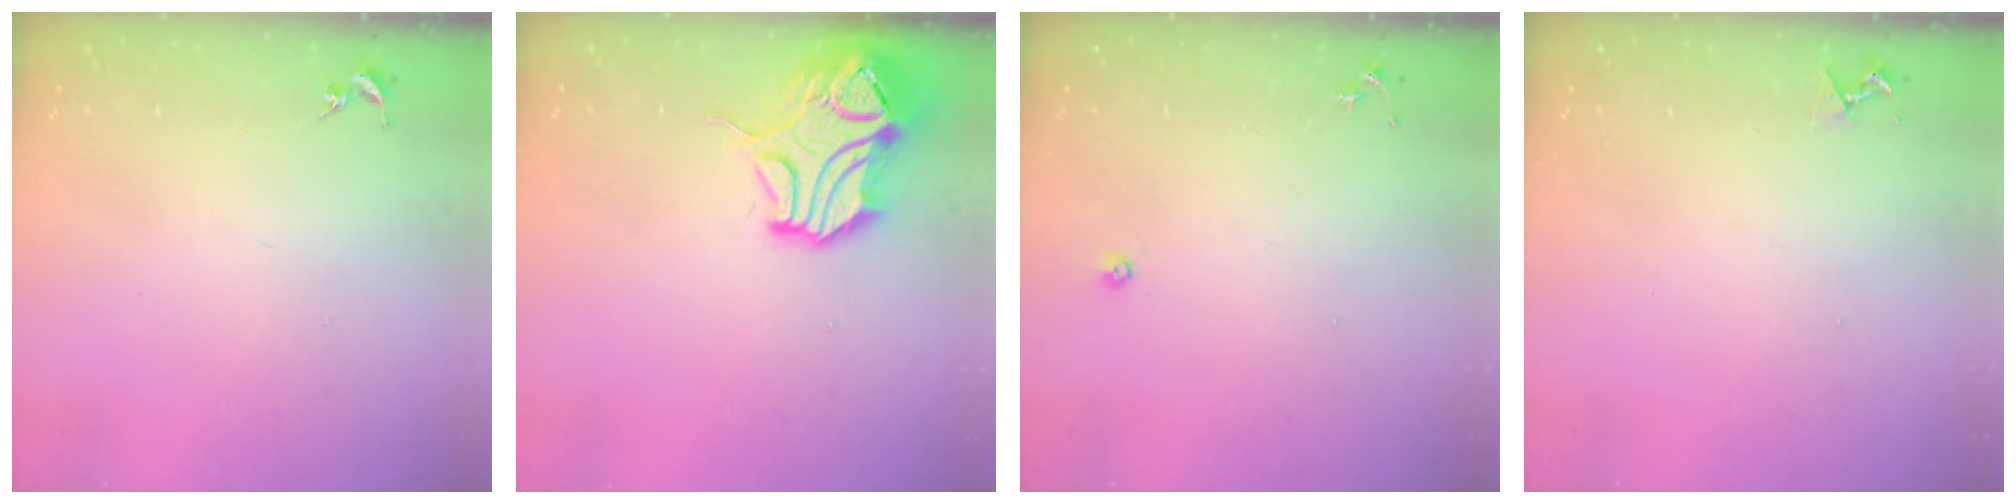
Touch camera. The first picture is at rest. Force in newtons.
{"total": 15.7, "press": 15.6, "slide": 2.3}
{"total": 3.4, "press": 3.3, "slide": 0.7}
{"total": 3.8, "press": 3.7, "slide": 0.6}